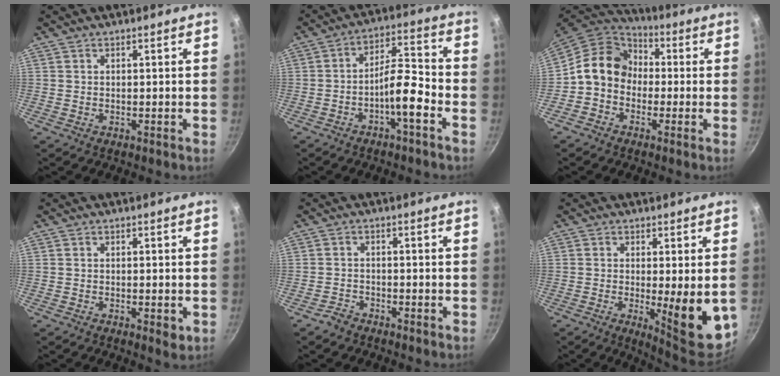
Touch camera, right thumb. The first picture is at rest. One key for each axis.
{"total": 8.6, "fx": -3.9, "fy": 2.3, "fz": 7.3, "tx": -0.118, "ty": 0.049, "tz": -0.065}
{"total": 11.7, "fx": -0.5, "fy": 9.8, "fz": 6.4, "tx": -0.079, "ty": 0.037, "tz": -0.035}
{"total": 2.3, "fx": -0.7, "fy": 0.9, "fz": 2.0, "tx": -0.034, "ty": -0.005, "tz": -0.010}
{"total": 1.9, "fx": -1.7, "fy": 0.8, "fz": 0.3, "tx": -0.005, "ty": 0.020, "tz": -0.033}
{"total": 12.4, "fx": -2.0, "fy": 3.3, "fz": 11.8, "tx": -0.143, "ty": -0.015, "tz": -0.016}